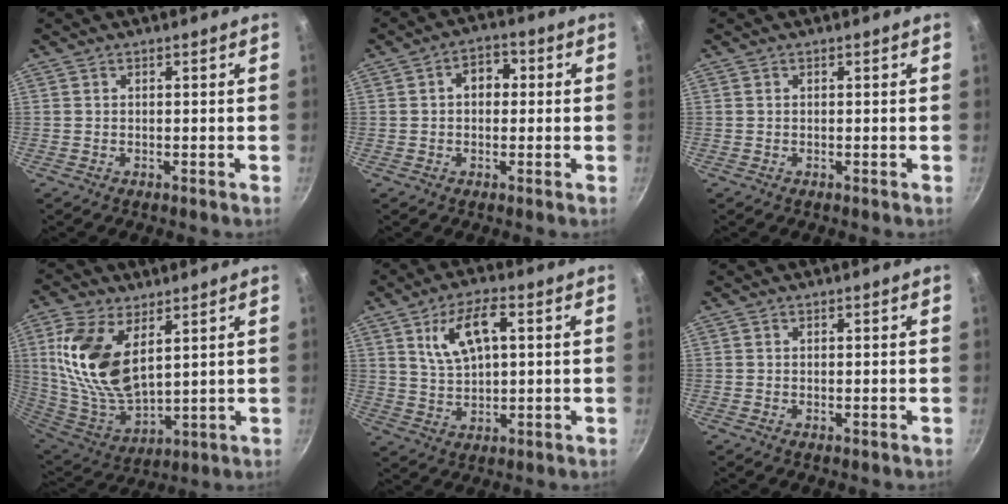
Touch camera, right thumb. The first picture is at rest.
{"total": 5.3, "force": [0.6, 3.9, 3.6], "torque": [-0.021, 0.017, 0.001]}
{"total": 0.0}
{"total": 17.7, "force": [6.1, 9.4, 13.7], "torque": [-0.272, -0.039, 0.131]}
{"total": 9.7, "force": [3.1, 4.5, 8.0], "torque": [-0.133, 0.003, 0.063]}
{"total": 0.0}